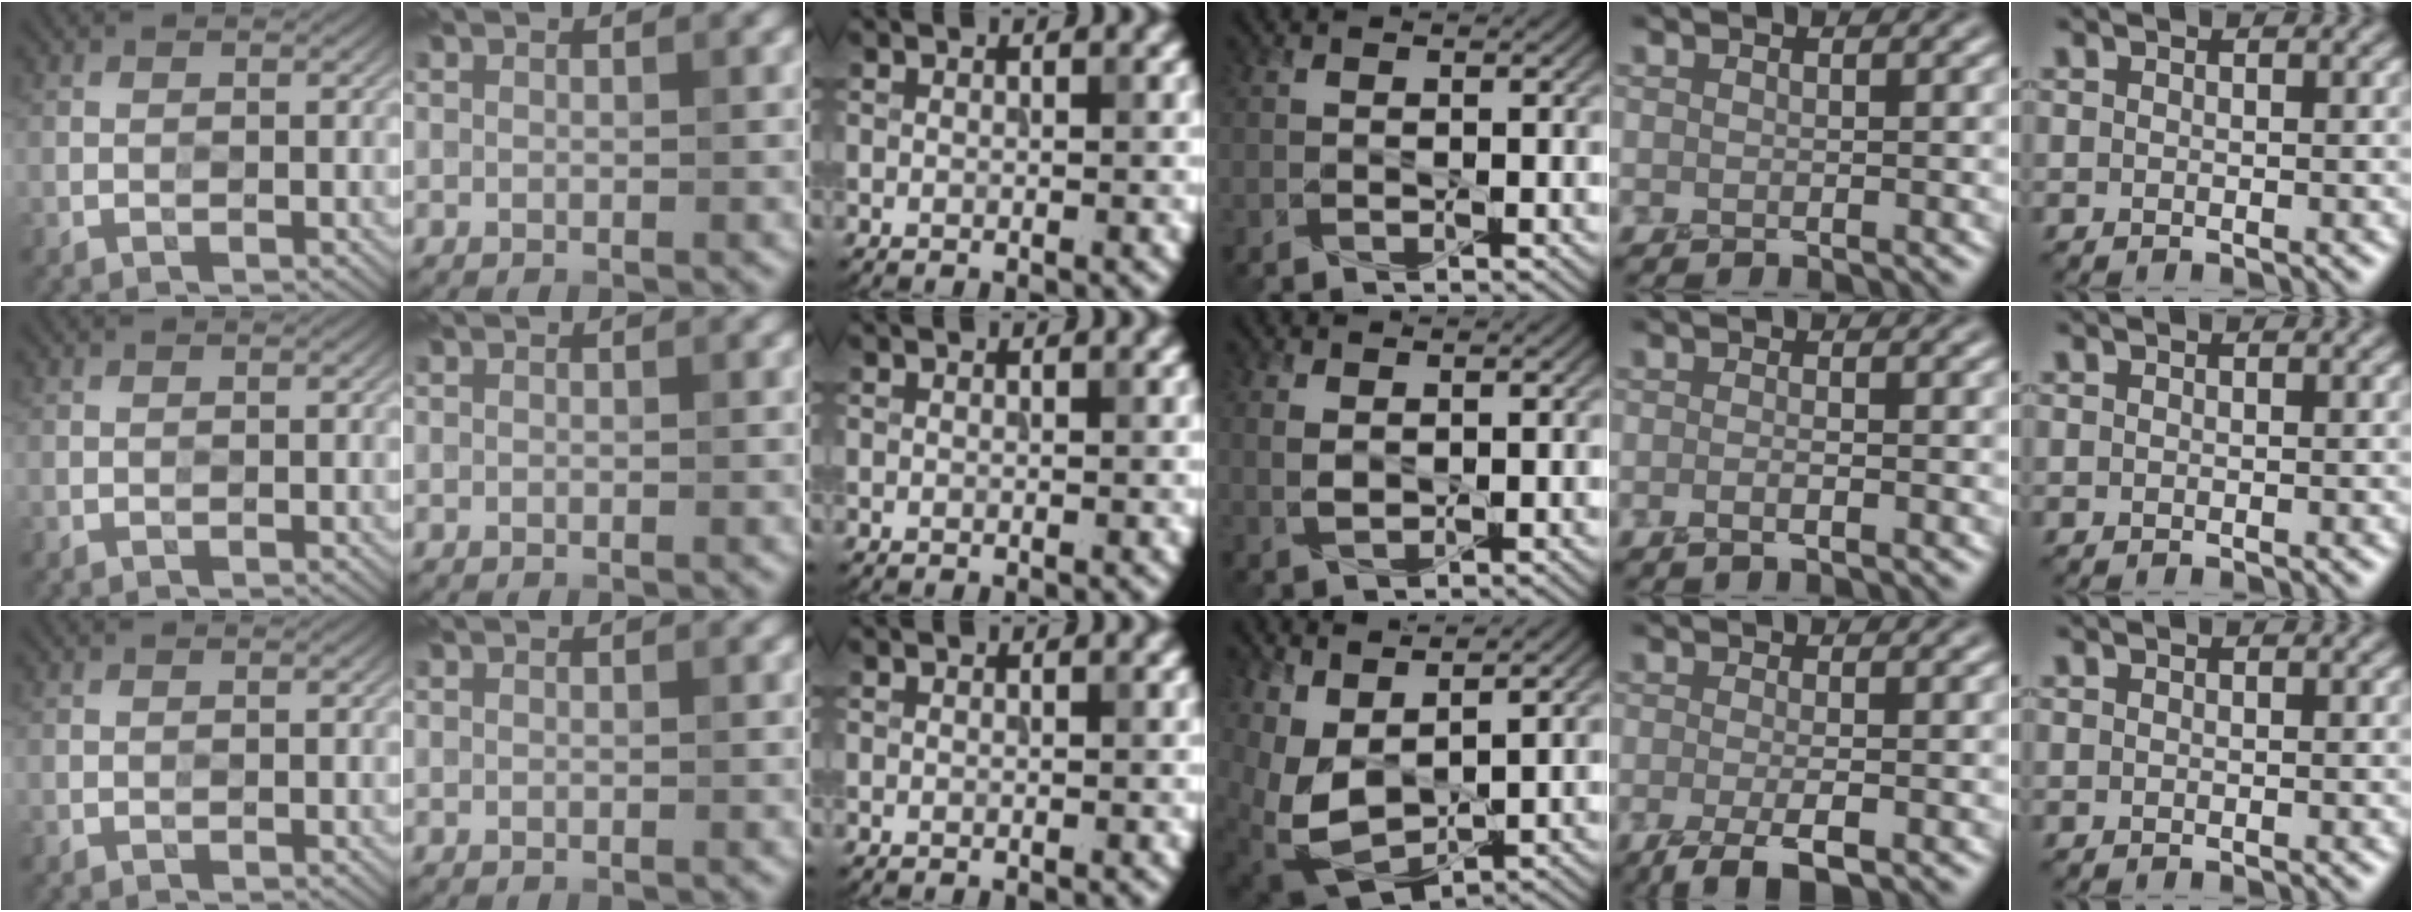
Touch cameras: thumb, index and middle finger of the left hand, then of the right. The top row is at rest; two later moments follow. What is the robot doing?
{"motion": "squeeze", "object": "foam earplug"}